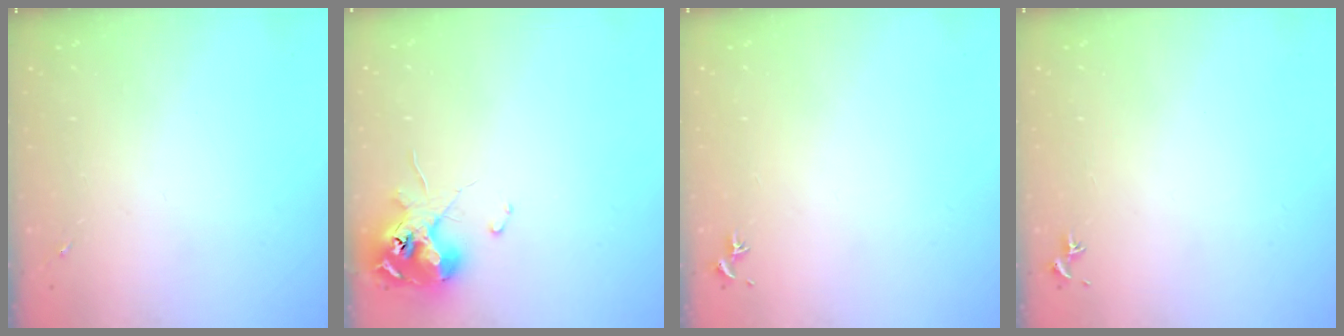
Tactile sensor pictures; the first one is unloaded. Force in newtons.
{"total": 11.8, "press": 11.7, "slide": 1.1}
{"total": 0.8, "press": 0.7, "slide": 0.3}
{"total": 0.7, "press": 0.6, "slide": 0.5}